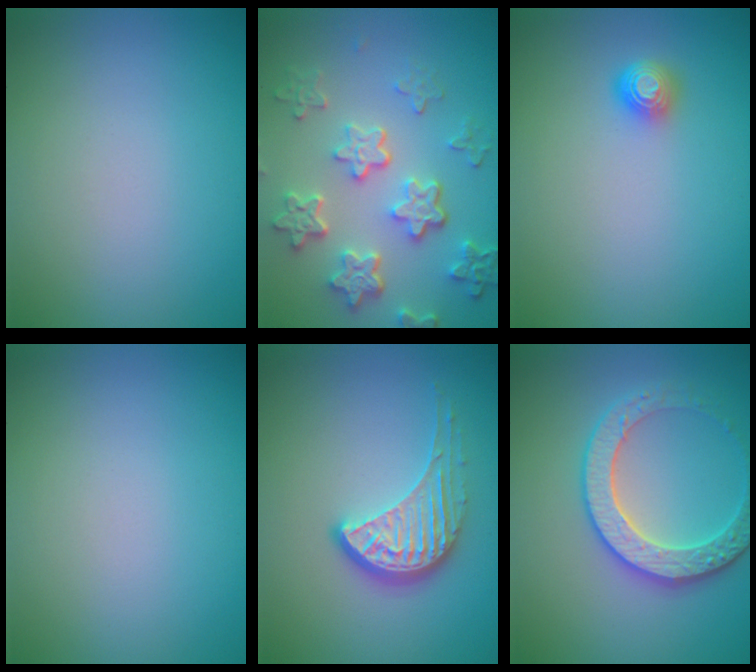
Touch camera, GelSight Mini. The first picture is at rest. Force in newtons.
{"total": 5.9, "press": 4.4, "slide": 3.9}
{"total": 1.6, "press": 1.2, "slide": 1.0}
{"total": 0.0}
{"total": 4.0, "press": 2.9, "slide": 2.7}
{"total": 3.8, "press": 3.8, "slide": 0.7}